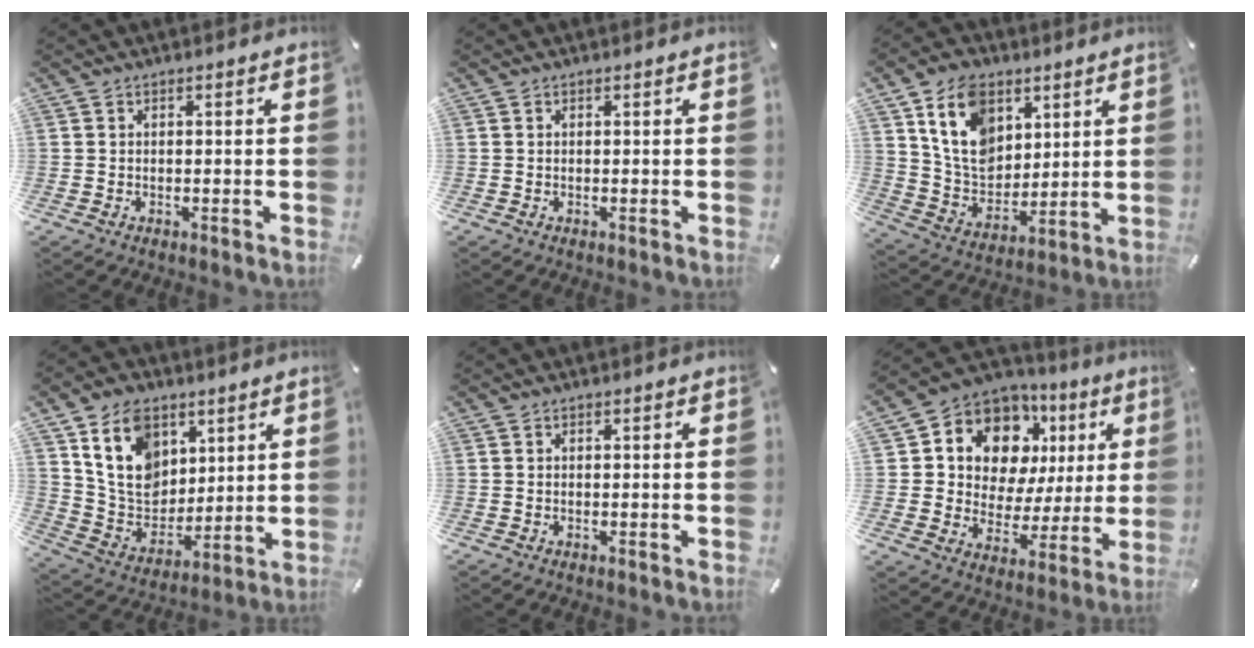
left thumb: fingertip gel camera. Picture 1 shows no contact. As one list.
[{"total": 0.0}, {"total": 14.0, "force": [6.6, 10.5, 6.5], "torque": [-0.139, -0.025, 0.129]}, {"total": 15.0, "force": [7.2, 11.3, 6.6], "torque": [-0.129, -0.028, 0.144]}, {"total": 0.0}, {"total": 13.8, "force": [7.2, 10.0, 6.1], "torque": [-0.109, -0.046, 0.135]}]